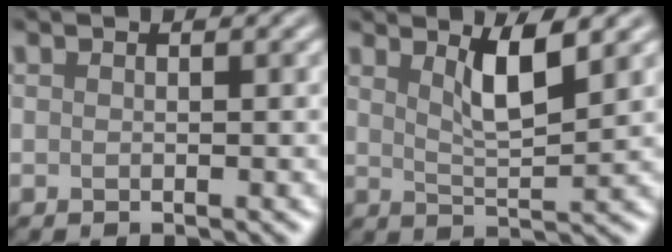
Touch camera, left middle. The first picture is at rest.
{"total": 3.7, "force": [1.7, 0.8, 3.2], "torque": [-0.057, -0.005, 0.030]}